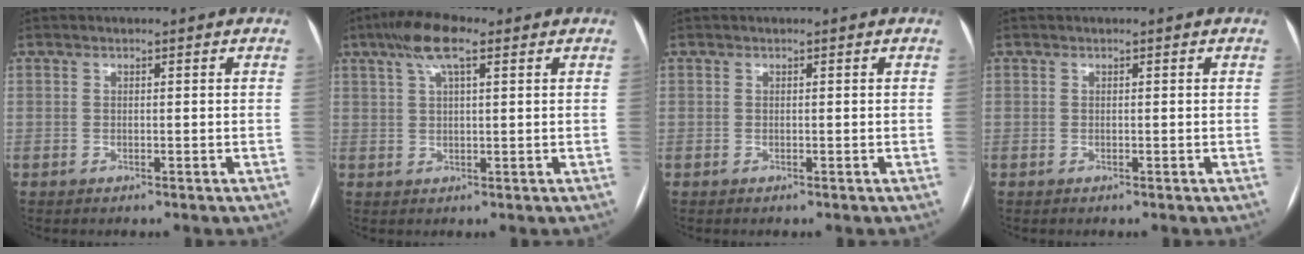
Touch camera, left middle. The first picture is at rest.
{"total": 6.8, "force": [3.8, 1.4, 5.5], "torque": [-0.114, 0.022, 0.068]}
{"total": 0.0}
{"total": 0.0}